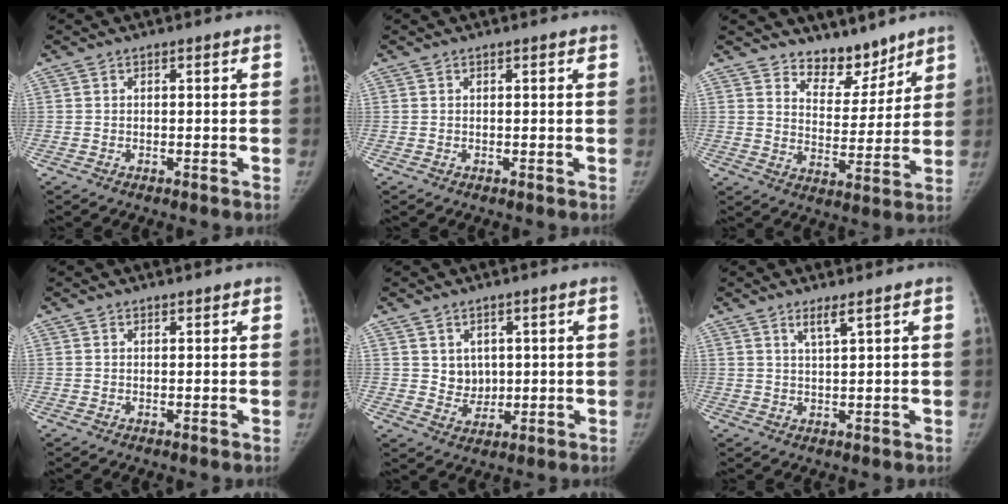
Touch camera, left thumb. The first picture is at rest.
{"total": 0.5, "force": [0.4, 0.1, 0.3], "torque": [-0.005, -0.001, 0.003]}
{"total": 8.4, "force": [7.2, 3.9, 1.7], "torque": [0.013, -0.063, 0.128]}
{"total": 0.7, "force": [0.6, 0.3, 0.0], "torque": [0.005, -0.005, 0.008]}
{"total": 4.3, "force": [1.3, 3.8, 1.7], "torque": [-0.003, -0.012, 0.031]}
{"total": 2.7, "force": [1.9, 0.0, 2.0], "torque": [-0.041, -0.014, 0.038]}